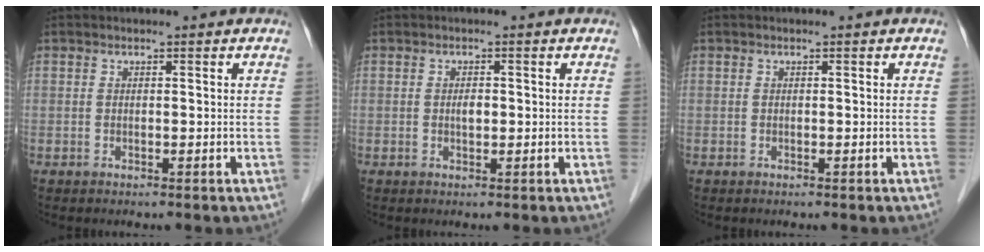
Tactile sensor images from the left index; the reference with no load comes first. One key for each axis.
{"total": 1.3, "fx": 0.0, "fy": 0.7, "fz": 1.1, "tx": -0.021, "ty": 0.001, "tz": 0.000}
{"total": 0.0}